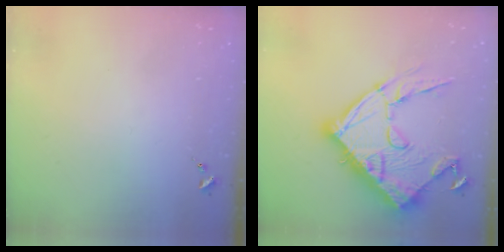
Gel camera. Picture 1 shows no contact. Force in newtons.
{"total": 26.6, "press": 26.4, "slide": 2.6}